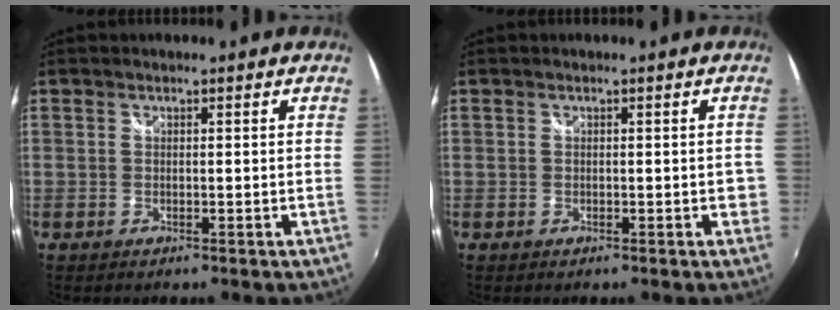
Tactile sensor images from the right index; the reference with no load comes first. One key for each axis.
{"total": 1.6, "fx": -0.3, "fy": 1.0, "fz": 1.2, "tx": -0.009, "ty": 0.003, "tz": -0.003}